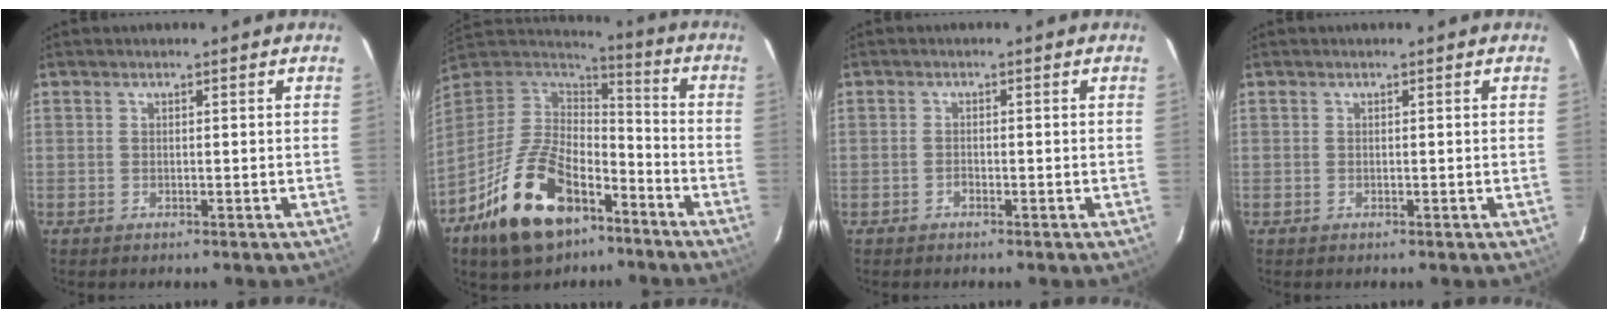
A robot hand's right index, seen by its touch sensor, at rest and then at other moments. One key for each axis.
{"total": 21.2, "fx": -11.8, "fy": 11.8, "fz": 13.2, "tx": -0.277, "ty": -0.001, "tz": -0.195}
{"total": 0.9, "fx": -0.7, "fy": 0.5, "fz": 0.4, "tx": -0.006, "ty": 0.002, "tz": -0.013}
{"total": 0.0}